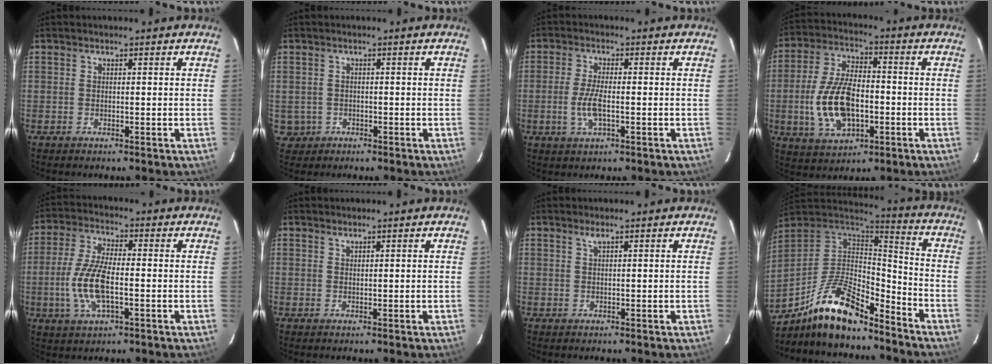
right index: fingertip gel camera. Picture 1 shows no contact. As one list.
[{"total": 3.1, "force": [-0.6, 3.0, 0.4], "torque": [-0.013, 0.005, -0.001]}, {"total": 5.2, "force": [-1.3, 1.6, 4.8], "torque": [-0.101, -0.006, -0.026]}, {"total": 14.4, "force": [-3.0, 7.8, 11.7], "torque": [-0.243, 0.003, -0.044]}, {"total": 10.3, "force": [-2.2, 3.7, 9.3], "torque": [-0.201, -0.002, -0.044]}, {"total": 0.6, "force": [0.6, 0.1, 0.1], "torque": [-0.001, 0.001, 0.012]}, {"total": 0.8, "force": [0.6, -0.1, 0.5], "torque": [-0.008, 0.001, 0.010]}, {"total": 18.0, "force": [-13.0, 5.9, 11.0], "torque": [-0.229, 0.003, -0.239]}]